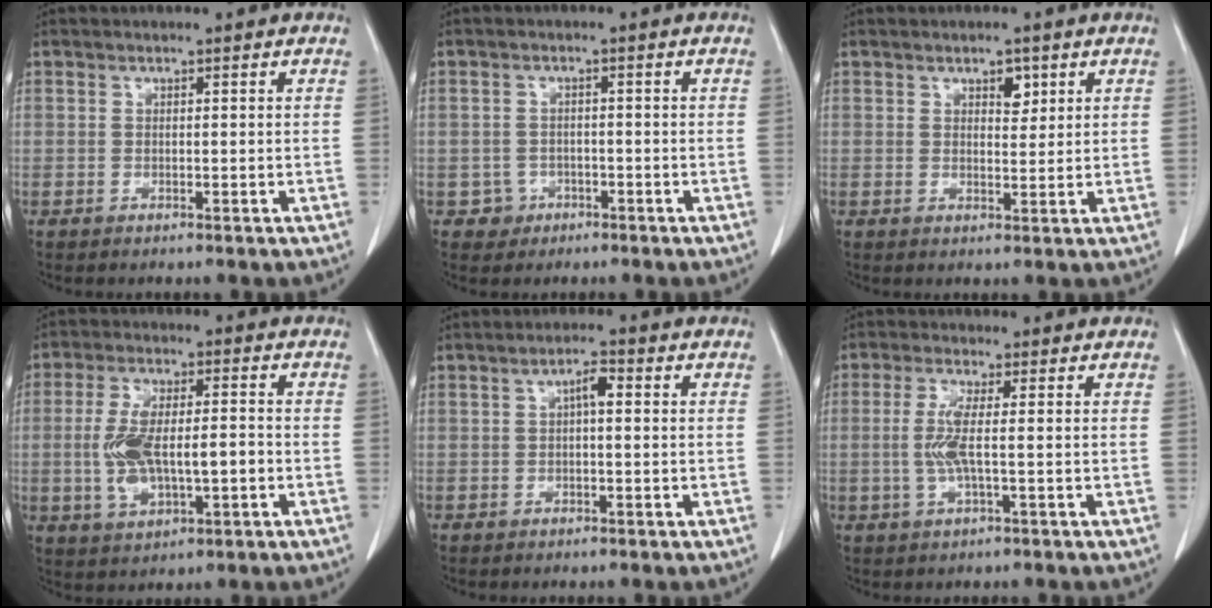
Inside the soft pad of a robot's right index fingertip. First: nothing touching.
{"total": 2.9, "force": [-1.3, 2.6, -0.3], "torque": [0.015, 0.016, -0.018]}
{"total": 2.6, "force": [1.4, 1.3, 1.7], "torque": [-0.023, -0.003, 0.024]}
{"total": 10.3, "force": [-1.5, 3.9, 9.4], "torque": [-0.191, 0.011, -0.016]}
{"total": 2.6, "force": [0.3, 0.7, 2.5], "torque": [-0.041, 0.007, 0.005]}
{"total": 4.5, "force": [-0.3, 0.3, 4.4], "torque": [-0.102, -0.003, -0.007]}